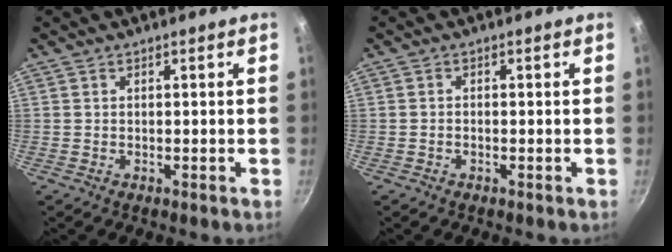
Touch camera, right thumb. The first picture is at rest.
{"total": 0.7, "force": [-0.3, 0.4, 0.4], "torque": [-0.007, 0.004, -0.008]}